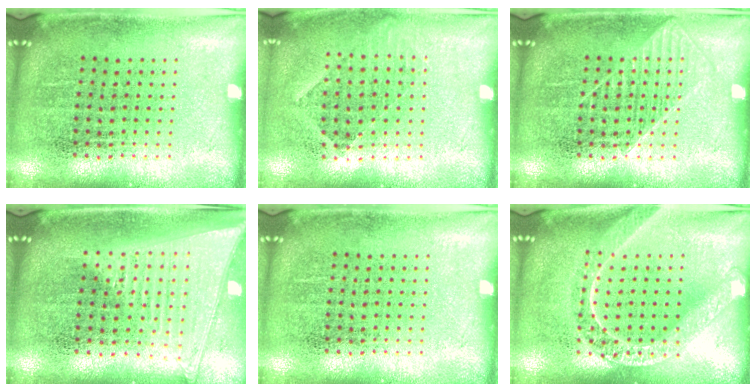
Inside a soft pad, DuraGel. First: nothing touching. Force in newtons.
{"total": 0.8, "press": 0.7, "slide": 0.4}
{"total": 1.3, "press": 1.3, "slide": 0.3}
{"total": 1.8, "press": 1.6, "slide": 0.9}
{"total": 0.0}
{"total": 1.6, "press": 1.6, "slide": 0.1}